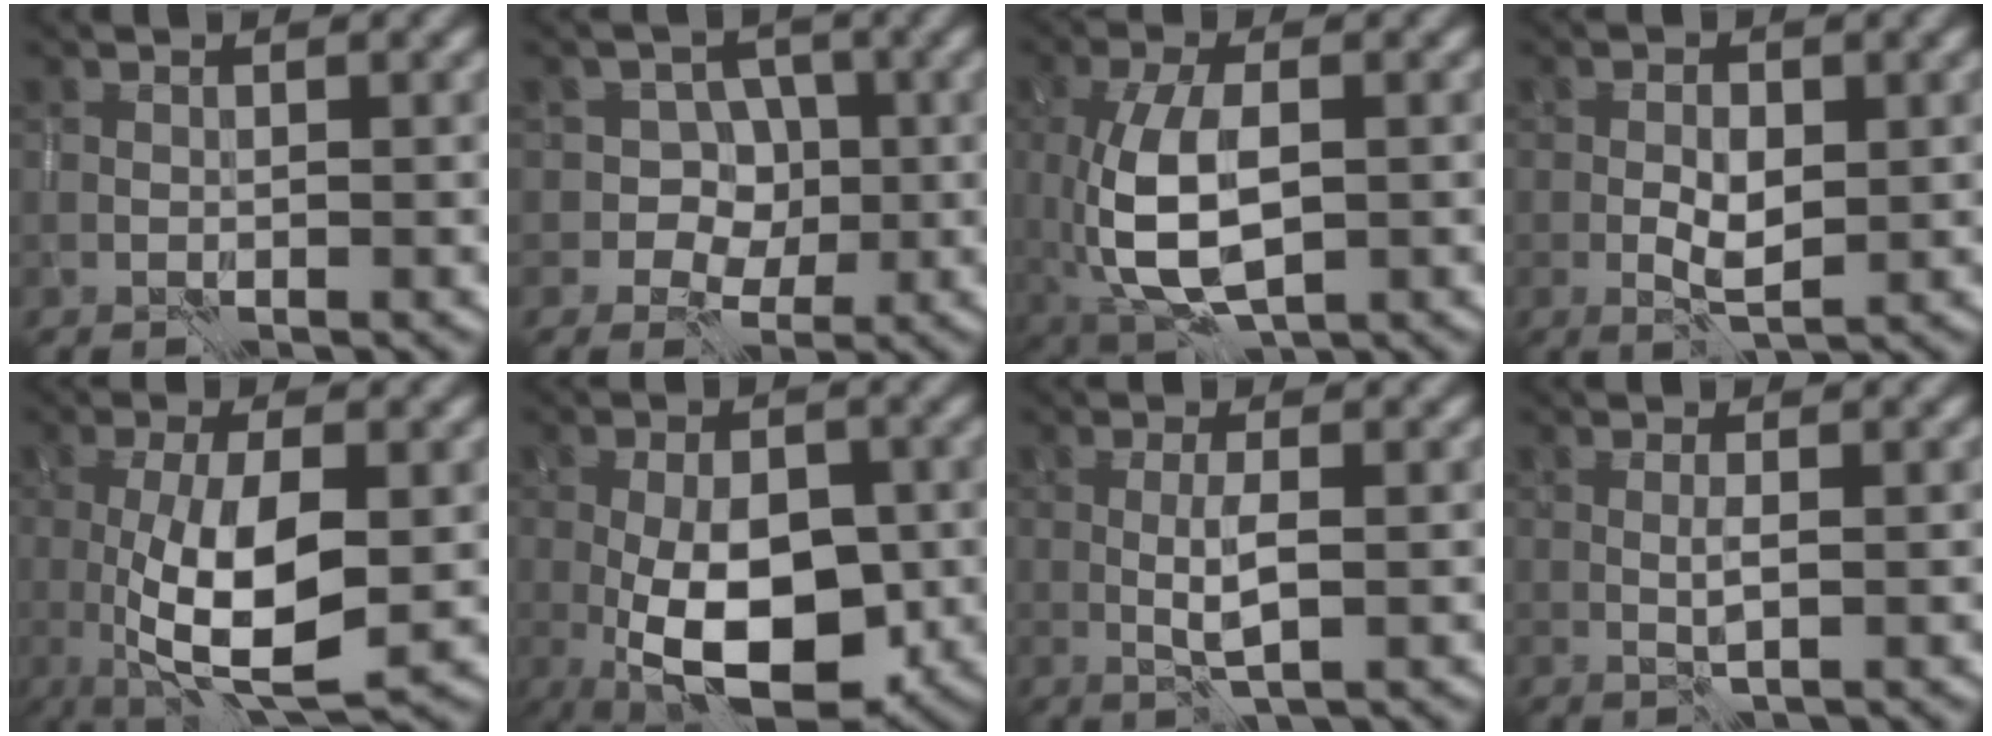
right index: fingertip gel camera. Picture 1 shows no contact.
{"total": 4.7, "force": [-0.5, 4.2, 2.2], "torque": [0.001, 0.012, -0.031]}
{"total": 8.2, "force": [-0.8, 4.1, 7.1], "torque": [-0.154, -0.005, -0.010]}
{"total": 3.2, "force": [-0.4, 1.7, 2.7], "torque": [-0.052, -0.004, -0.006]}
{"total": 8.6, "force": [-1.0, 2.9, 8.0], "torque": [-0.151, -0.016, -0.012]}
{"total": 10.5, "force": [-3.1, 5.0, 8.6], "torque": [-0.134, -0.002, -0.053]}
{"total": 2.7, "force": [-0.4, 0.6, 2.6], "torque": [-0.054, -0.002, -0.007]}
{"total": 1.2, "force": [-0.1, 0.1, 1.1], "torque": [-0.024, -0.002, 0.000]}